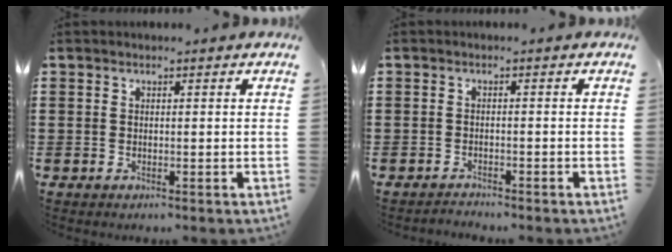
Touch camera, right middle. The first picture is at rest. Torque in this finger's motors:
{"motor_torque": [0.00, 0.00, -0.13, -0.03]}